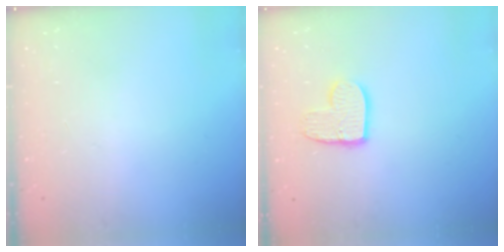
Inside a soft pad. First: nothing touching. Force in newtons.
{"total": 9.2, "press": 9.2, "slide": 0.2}